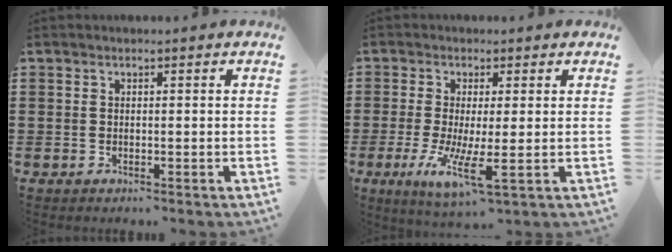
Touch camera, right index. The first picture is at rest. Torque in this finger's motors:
{"motor_torque": [1.32, 0.82, 0.69, 0.19]}